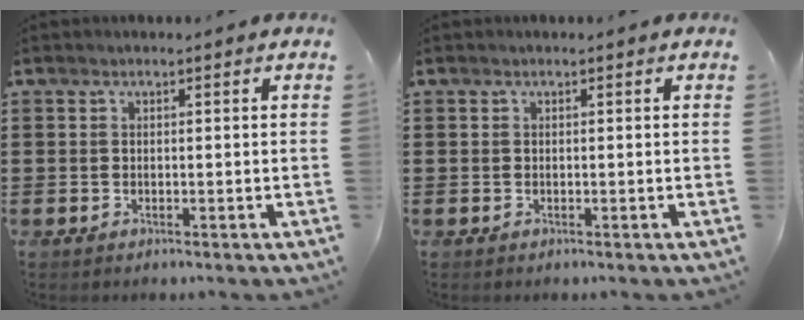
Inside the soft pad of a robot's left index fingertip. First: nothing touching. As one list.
[{"total": 0.0}]